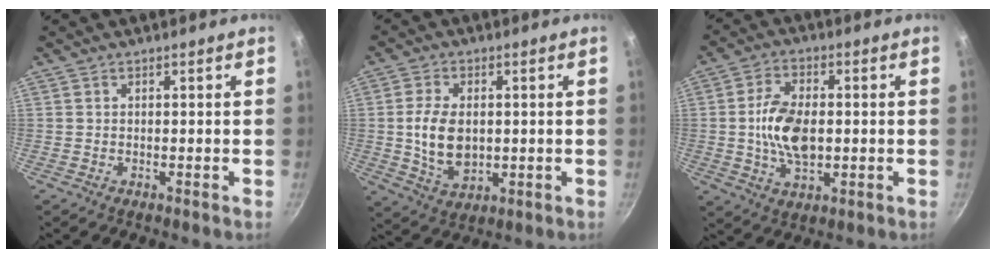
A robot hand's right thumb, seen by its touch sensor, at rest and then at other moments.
{"total": 9.8, "force": [0.3, 6.3, 7.5], "torque": [-0.132, -0.006, 0.013]}
{"total": 10.9, "force": [-0.2, 6.3, 8.9], "torque": [-0.158, 0.005, -0.005]}